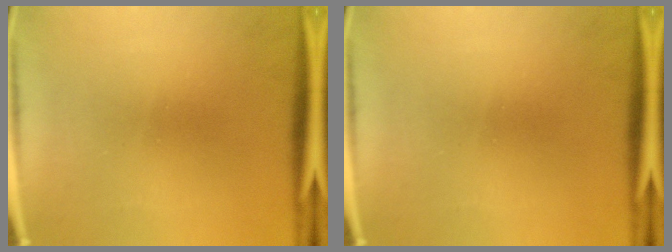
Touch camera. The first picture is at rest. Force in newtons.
{"total": 0.0}